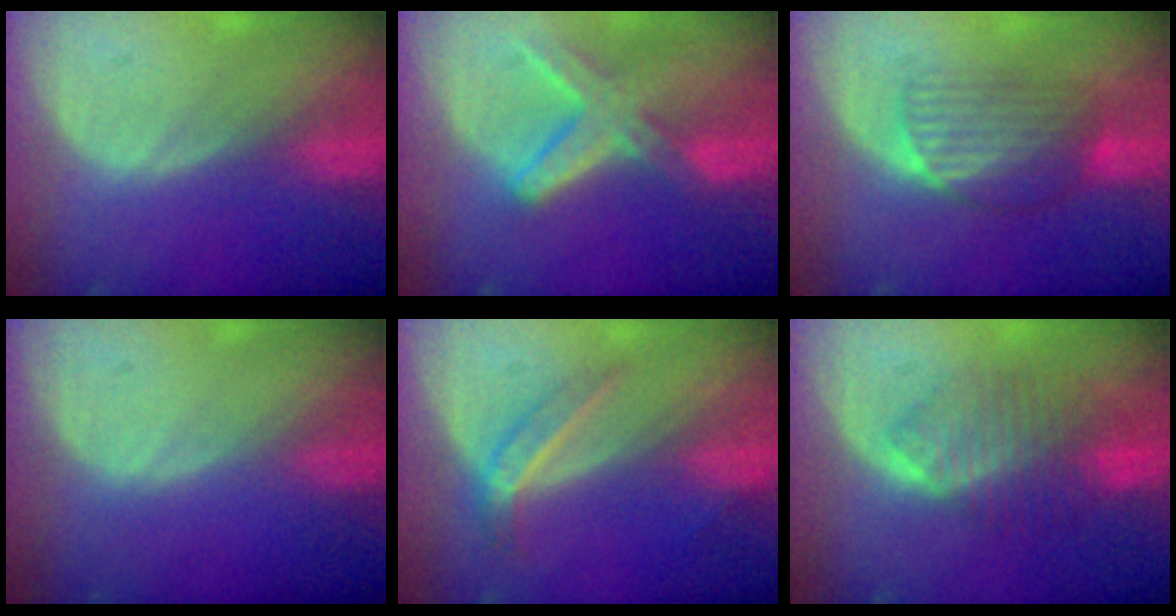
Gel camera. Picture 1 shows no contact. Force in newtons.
{"total": 8.2, "press": 7.1, "slide": 4.1}
{"total": 6.7, "press": 6.3, "slide": 2.3}
{"total": 0.0}
{"total": 4.5, "press": 3.9, "slide": 2.1}
{"total": 7.3, "press": 7.2, "slide": 1.4}